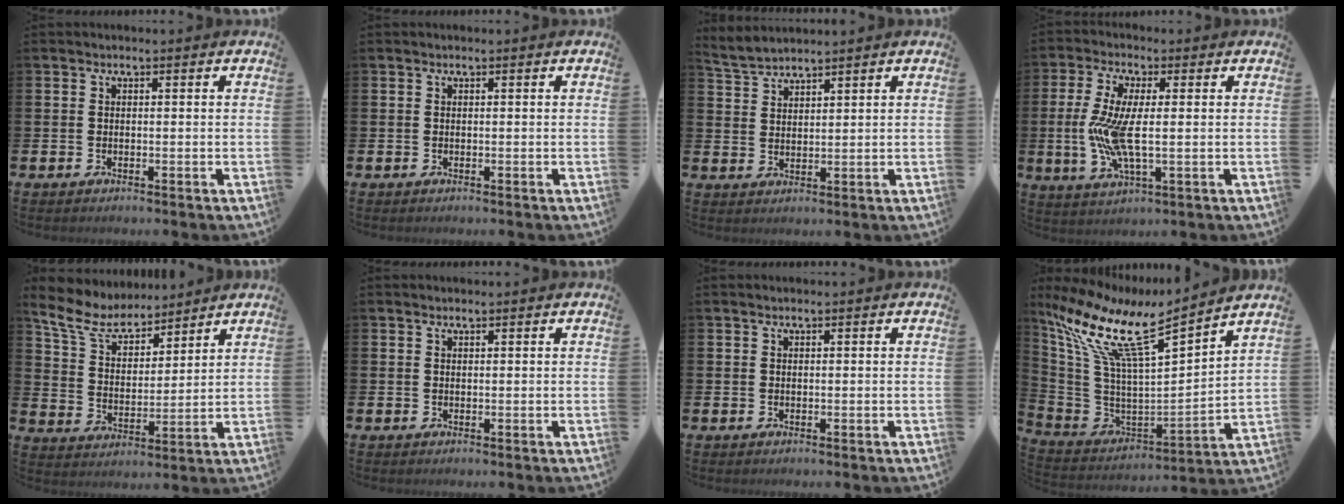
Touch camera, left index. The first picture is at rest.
{"total": 0.0}
{"total": 3.2, "force": [3.2, 0.2, 0.1], "torque": [-0.015, -0.013, 0.060]}
{"total": 7.9, "force": [0.0, 3.0, 7.4], "torque": [-0.149, -0.005, -0.002]}
{"total": 7.9, "force": [7.2, 2.6, 2.0], "torque": [-0.079, -0.043, 0.130]}
{"total": 0.8, "force": [0.8, 0.1, 0.1], "torque": [0.001, -0.001, 0.014]}
{"total": 0.5, "force": [0.5, 0.1, 0.2], "torque": [0.001, 0.001, 0.007]}
{"total": 11.0, "force": [7.7, 2.5, 7.5], "torque": [-0.185, -0.057, 0.123]}